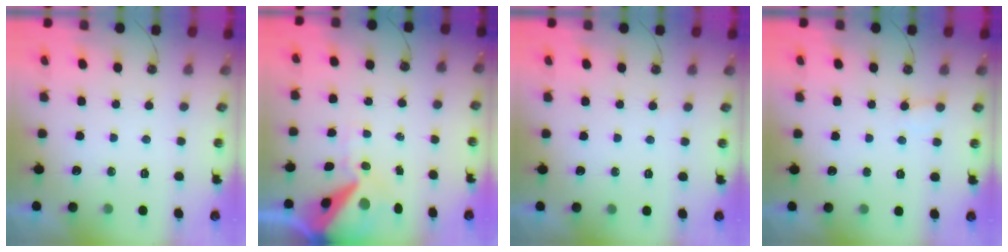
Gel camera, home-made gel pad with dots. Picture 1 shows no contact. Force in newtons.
{"total": 13.1, "press": 13.0, "slide": 1.7}
{"total": 3.5, "press": 3.4, "slide": 0.3}
{"total": 3.3, "press": 3.3, "slide": 0.4}